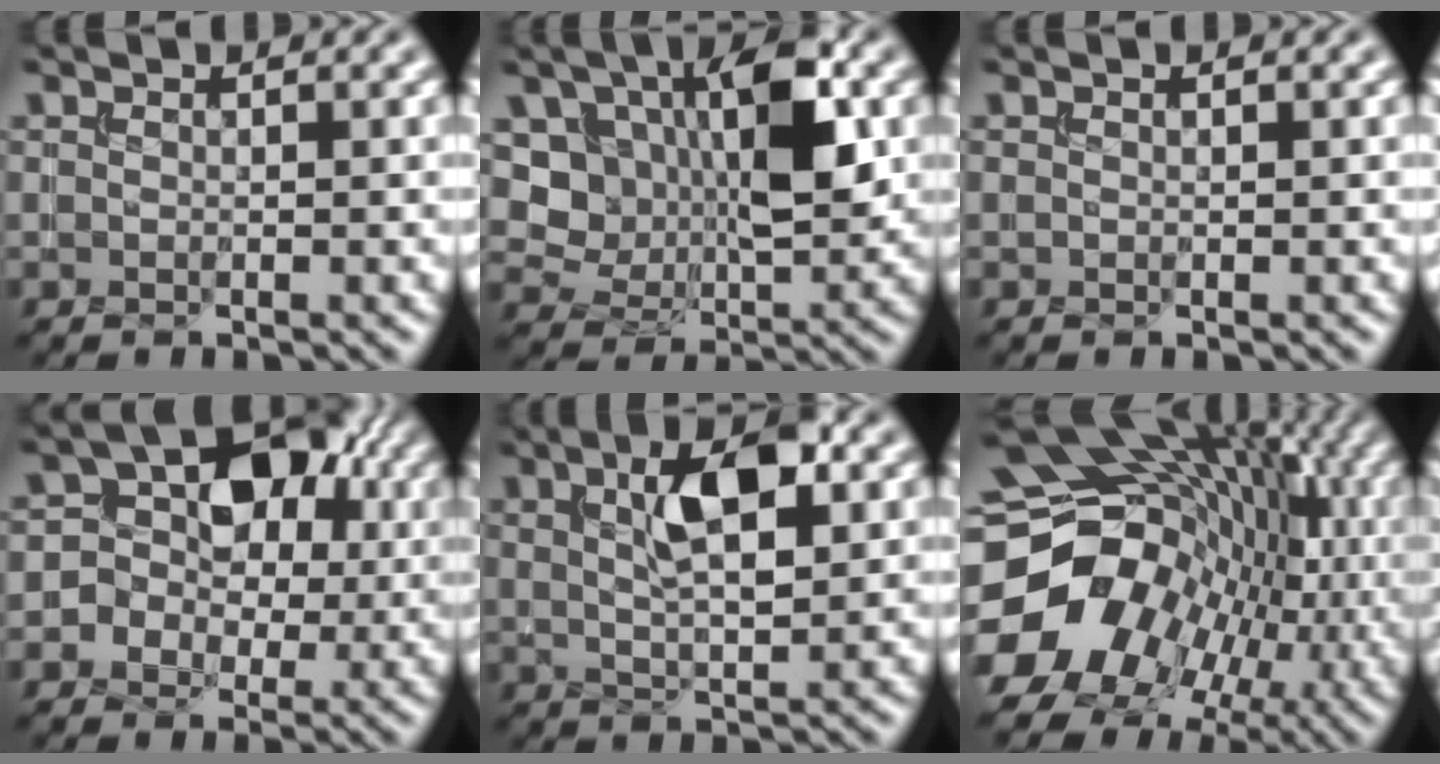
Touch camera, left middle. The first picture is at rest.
{"total": 9.0, "force": [1.7, 5.4, 7.0], "torque": [-0.109, 0.001, 0.028]}
{"total": 0.0}
{"total": 7.2, "force": [0.5, 5.8, 4.3], "torque": [-0.036, 0.023, -0.015]}
{"total": 6.4, "force": [2.2, 2.4, 5.5], "torque": [-0.096, 0.006, 0.036]}
{"total": 19.5, "force": [-2.2, 16.0, 10.8], "torque": [-0.176, -0.028, -0.045]}